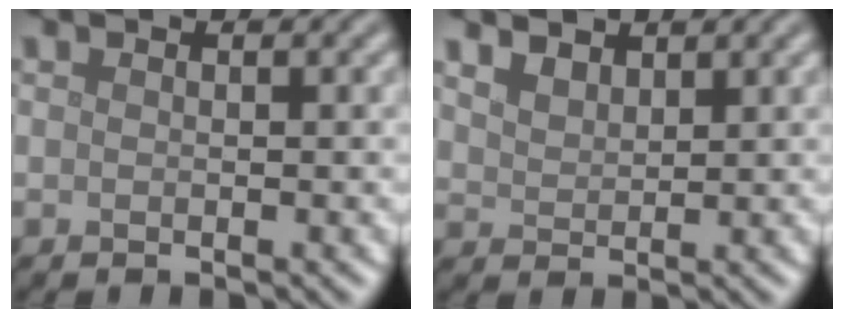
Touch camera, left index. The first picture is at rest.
{"total": 2.5, "force": [2.0, 1.2, 0.9], "torque": [-0.024, 0.002, 0.043]}